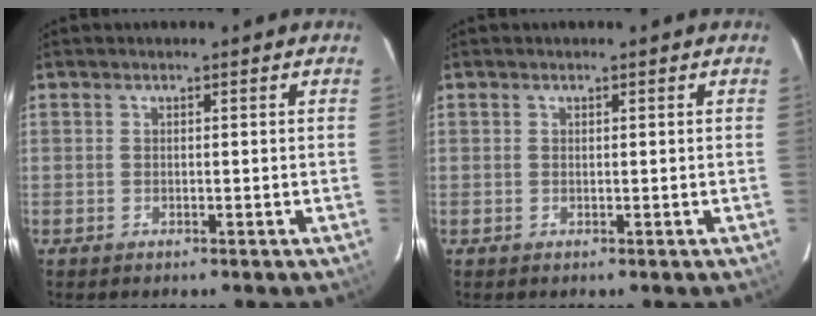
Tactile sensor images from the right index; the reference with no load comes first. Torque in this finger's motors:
{"motor_torque": [-0.16, -0.04, -0.01, -0.01]}